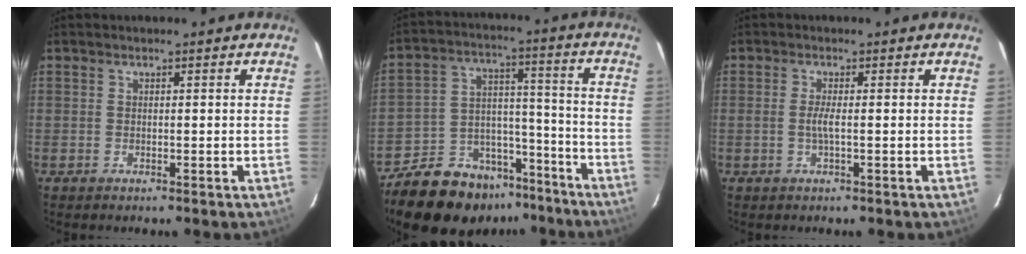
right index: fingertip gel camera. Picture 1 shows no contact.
{"total": 18.8, "force": [-14.4, 10.0, 6.7], "torque": [-0.148, 0.051, -0.204]}
{"total": 1.7, "force": [-0.2, -0.2, 1.7], "torque": [-0.031, 0.000, -0.005]}